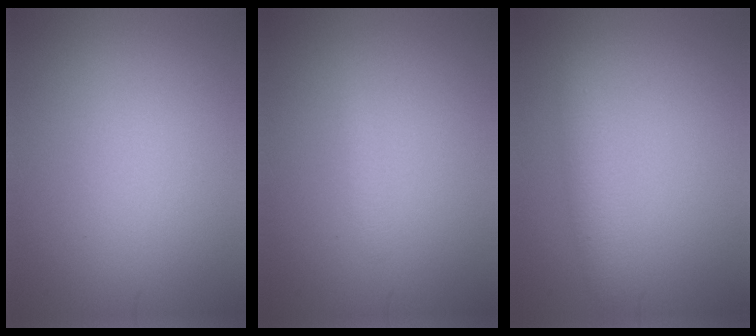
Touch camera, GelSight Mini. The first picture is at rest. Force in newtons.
{"total": 0.6, "press": 0.6, "slide": 0.1}
{"total": 2.0, "press": 2.0, "slide": 0.2}